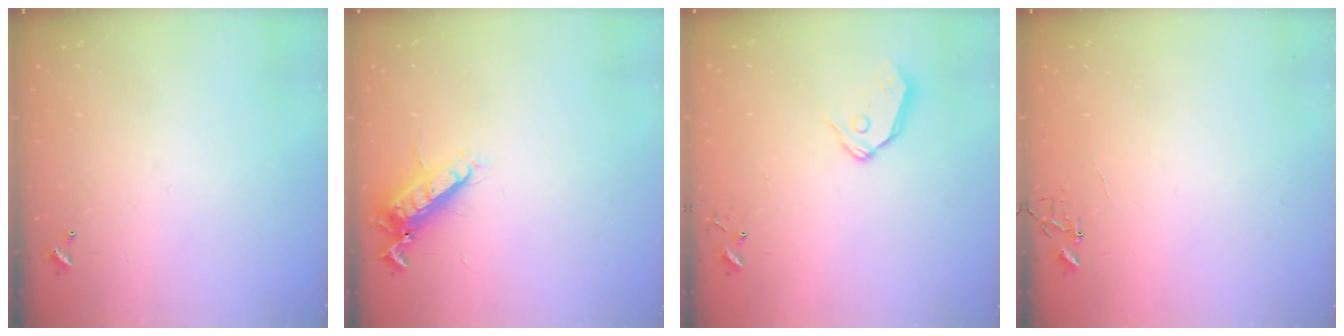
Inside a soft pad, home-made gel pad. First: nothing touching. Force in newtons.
{"total": 13.5, "press": 13.3, "slide": 1.9}
{"total": 9.3, "press": 9.2, "slide": 1.2}
{"total": 4.3, "press": 4.3, "slide": 0.3}